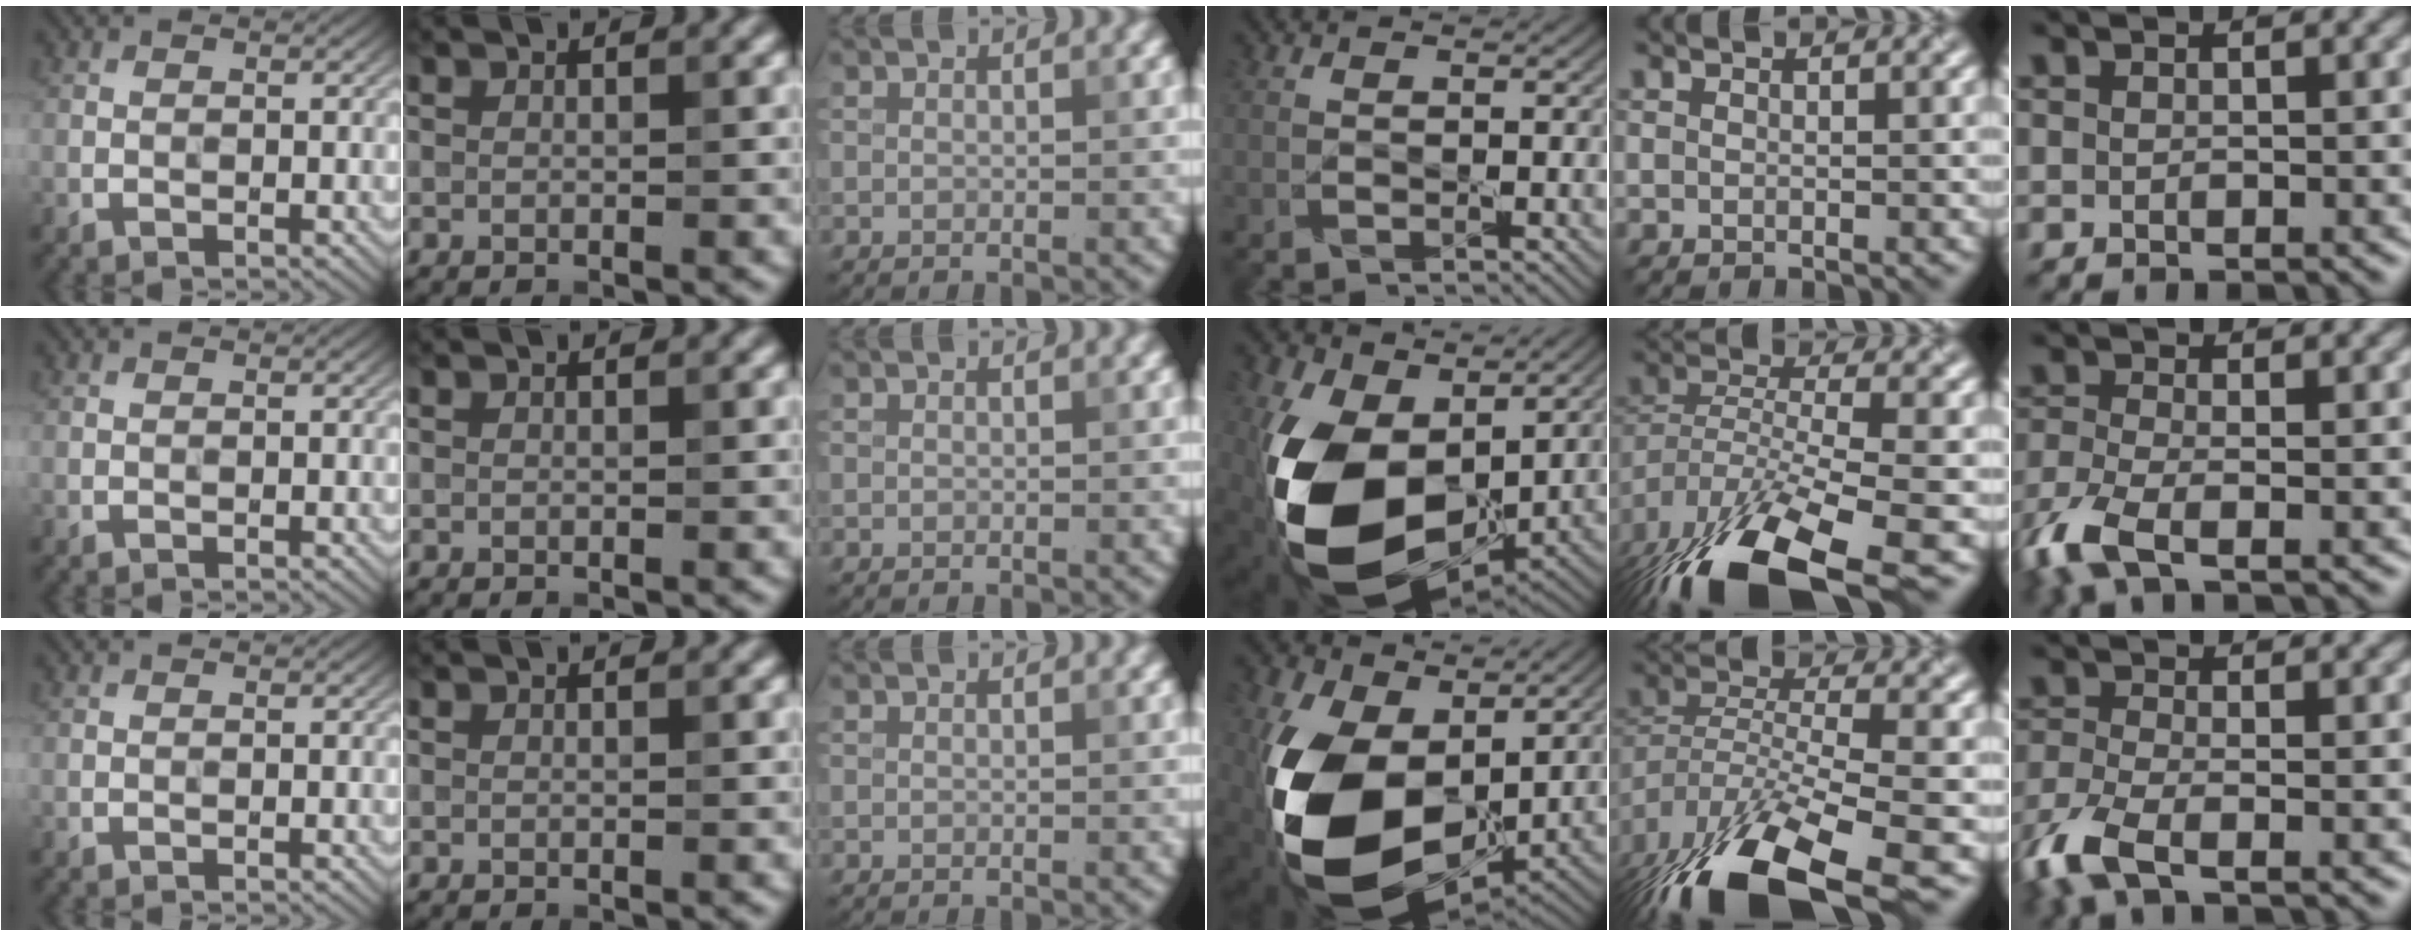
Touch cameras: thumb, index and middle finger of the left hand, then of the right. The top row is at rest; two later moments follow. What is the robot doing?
{"motion": "lift_and_place", "object": "knife"}